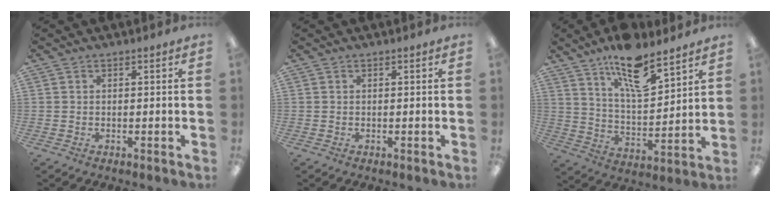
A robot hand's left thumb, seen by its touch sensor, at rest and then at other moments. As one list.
[{"total": 0.0}, {"total": 14.8, "force": [10.7, 5.0, 8.9], "torque": [-0.142, -0.059, 0.181]}]